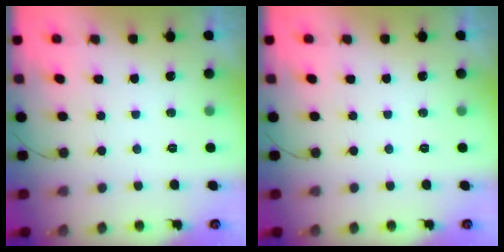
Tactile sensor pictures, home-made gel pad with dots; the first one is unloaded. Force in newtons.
{"total": 0.0}